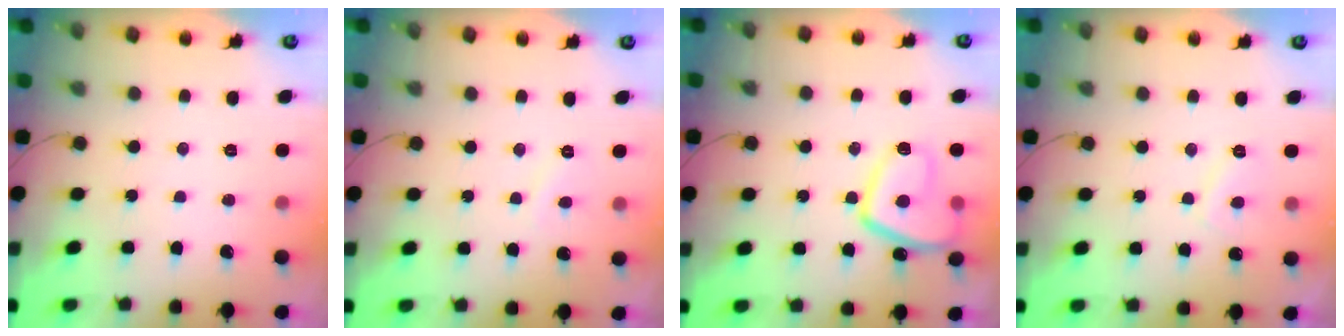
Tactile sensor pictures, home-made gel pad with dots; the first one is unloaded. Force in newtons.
{"total": 1.2, "press": 1.1, "slide": 0.5}
{"total": 12.1, "press": 12.0, "slide": 1.1}
{"total": 2.5, "press": 2.4, "slide": 0.8}